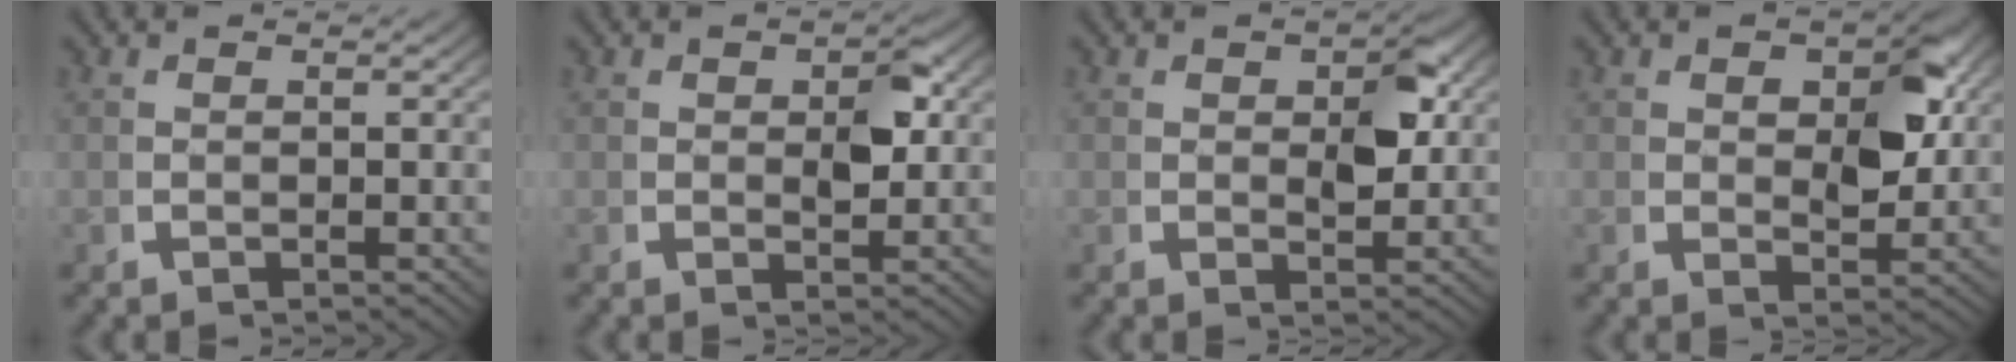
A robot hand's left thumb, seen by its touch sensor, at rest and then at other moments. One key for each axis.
{"total": 2.7, "fx": 0.8, "fy": 1.0, "fz": 2.4, "tx": -0.018, "ty": 0.010, "tz": 0.011}
{"total": 3.3, "fx": 1.1, "fy": 1.3, "fz": 2.8, "tx": -0.022, "ty": 0.009, "tz": 0.016}
{"total": 4.3, "fx": 1.5, "fy": 1.8, "fz": 3.6, "tx": -0.037, "ty": 0.004, "tz": 0.023}